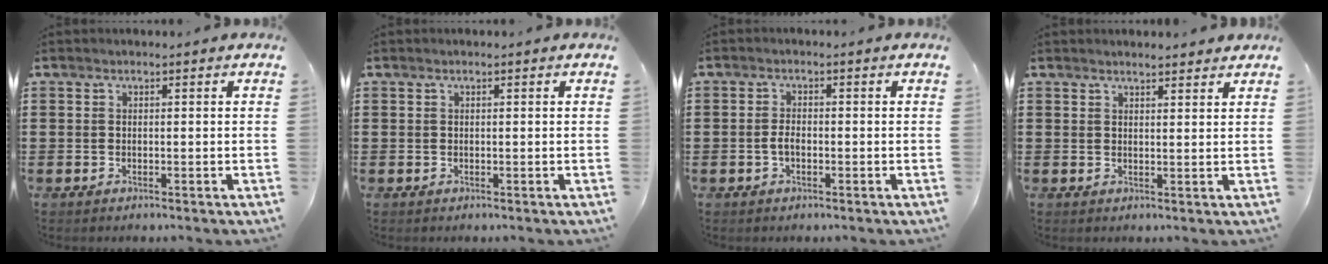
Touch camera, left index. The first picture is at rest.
{"total": 0.0}
{"total": 2.1, "force": [-0.5, 0.9, 1.9], "torque": [-0.053, -0.005, -0.014]}
{"total": 2.0, "force": [1.9, 0.1, 0.4], "torque": [-0.012, 0.002, 0.038]}